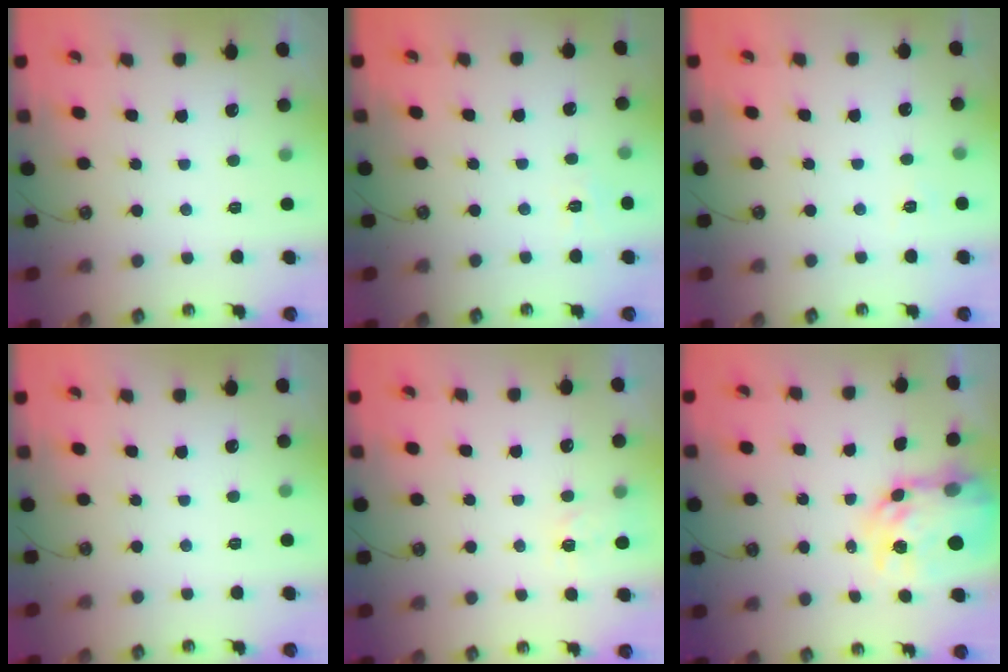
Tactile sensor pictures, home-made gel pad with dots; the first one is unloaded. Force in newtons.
{"total": 2.5, "press": 2.5, "slide": 0.5}
{"total": 2.6, "press": 2.6, "slide": 0.3}
{"total": 0.0}
{"total": 4.7, "press": 4.6, "slide": 0.5}
{"total": 11.7, "press": 11.7, "slide": 1.0}